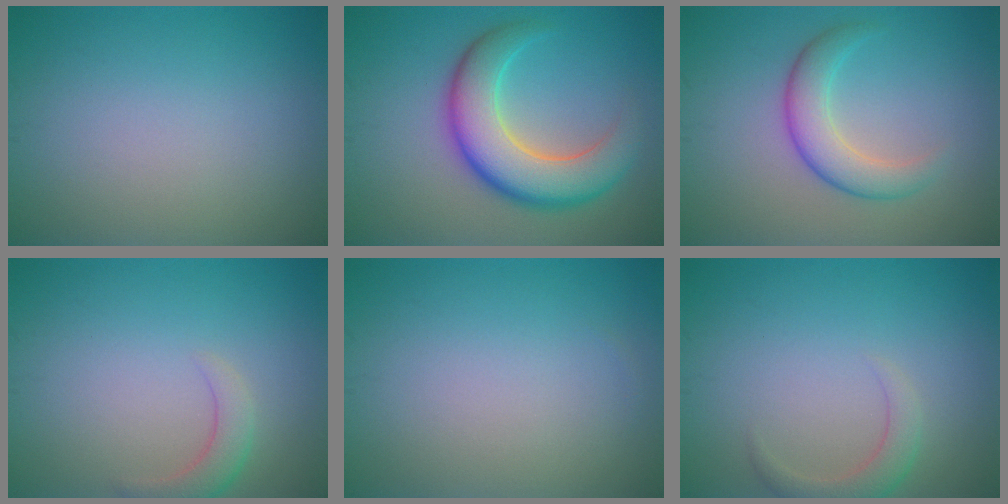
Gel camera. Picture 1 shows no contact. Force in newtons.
{"total": 8.0, "press": 8.0, "slide": 0.6}
{"total": 3.8, "press": 3.8, "slide": 0.1}
{"total": 2.3, "press": 2.3, "slide": 0.3}
{"total": 0.0}
{"total": 2.2, "press": 2.2, "slide": 0.2}